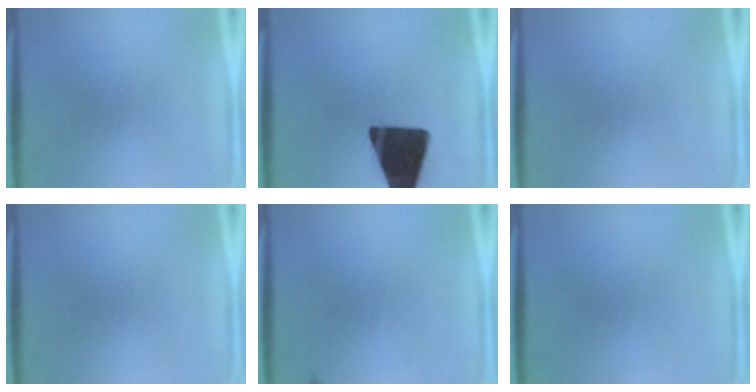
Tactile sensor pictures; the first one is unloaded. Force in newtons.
{"total": 16.6}
{"total": 1.9}
{"total": 0.0}
{"total": 0.6}
{"total": 1.1}